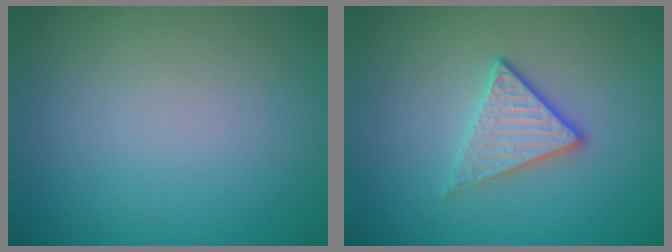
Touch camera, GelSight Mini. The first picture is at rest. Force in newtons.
{"total": 2.7, "press": 2.4, "slide": 1.2}